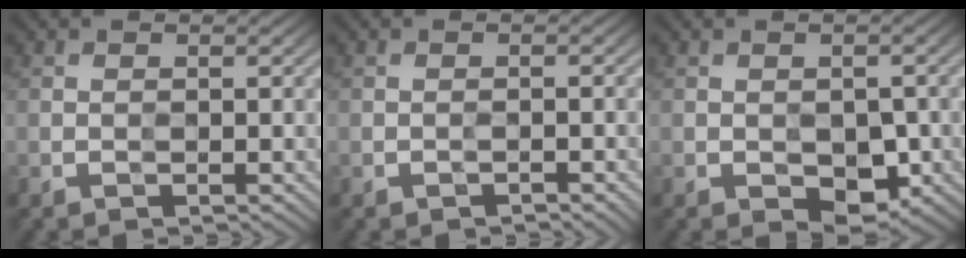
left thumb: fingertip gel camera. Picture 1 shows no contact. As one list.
[{"total": 0.9, "force": [-0.8, -0.3, -0.2], "torque": [0.006, 0.003, -0.012]}, {"total": 3.6, "force": [-1.7, 2.3, 2.1], "torque": [-0.034, -0.006, -0.022]}]